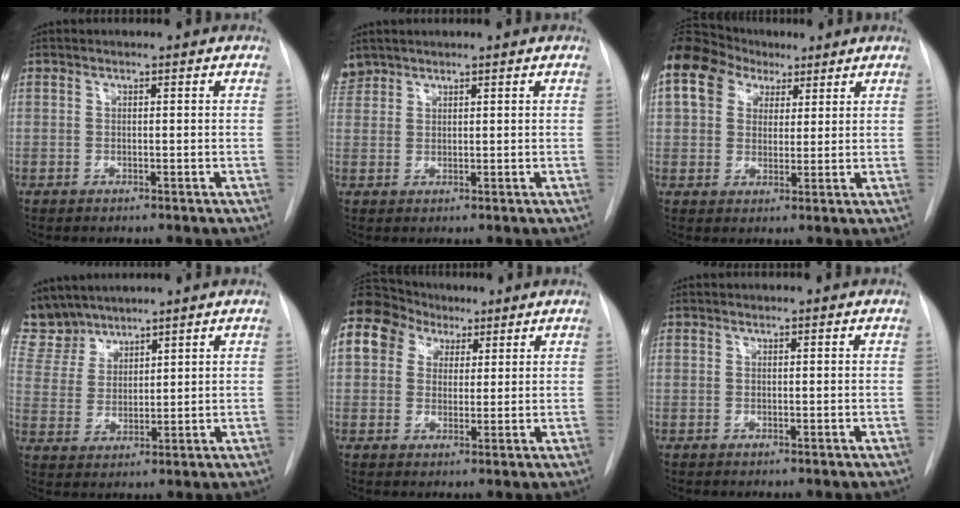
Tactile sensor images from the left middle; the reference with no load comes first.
{"total": 2.5, "force": [2.2, 1.0, -0.2], "torque": [0.001, 0.013, 0.046]}
{"total": 15.9, "force": [8.0, 11.7, 7.1], "torque": [-0.200, 0.076, 0.146]}
{"total": 8.0, "force": [7.5, 2.6, 0.7], "torque": [-0.024, 0.009, 0.165]}
{"total": 22.3, "force": [10.0, 17.7, 9.1], "torque": [-0.295, 0.111, 0.192]}
{"total": 0.0}